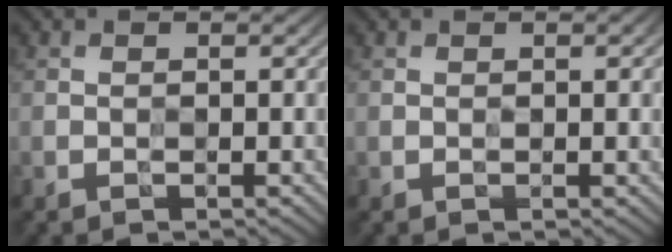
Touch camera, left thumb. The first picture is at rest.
{"total": 1.2, "force": [0.3, 0.1, 1.2], "torque": [-0.022, 0.000, 0.004]}